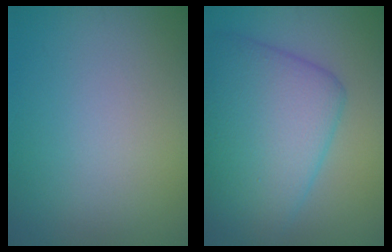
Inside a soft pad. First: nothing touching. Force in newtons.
{"total": 9.0, "press": 9.0, "slide": 0.1}